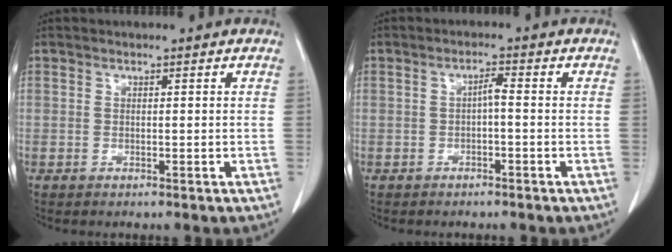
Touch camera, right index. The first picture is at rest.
{"total": 1.8, "force": [-0.4, 0.3, 1.7], "torque": [-0.029, 0.004, -0.008]}